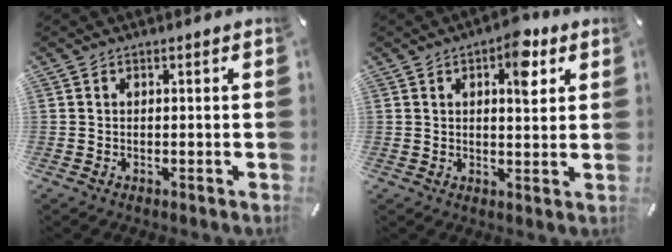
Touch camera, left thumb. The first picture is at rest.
{"total": 8.2, "force": [3.8, 4.1, 6.1], "torque": [-0.063, -0.019, 0.056]}